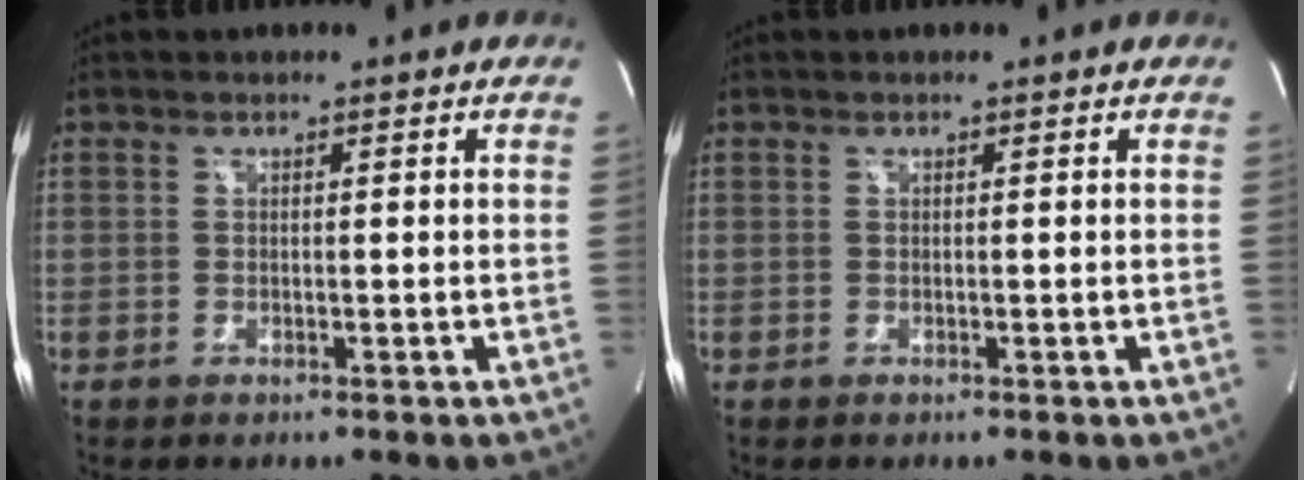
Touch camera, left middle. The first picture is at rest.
{"total": 0.0}